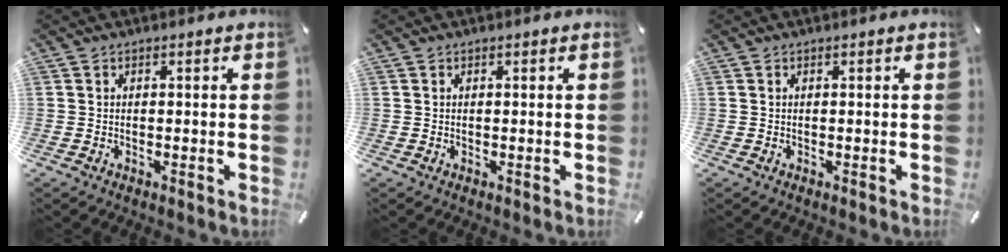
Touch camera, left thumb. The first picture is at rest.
{"total": 0.0}
{"total": 0.0}